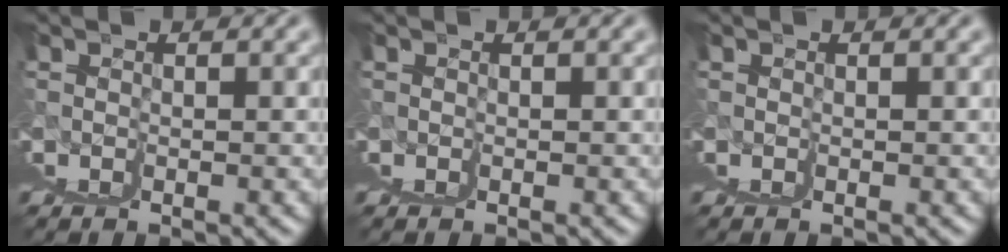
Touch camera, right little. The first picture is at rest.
{"total": 0.0}
{"total": 0.0}